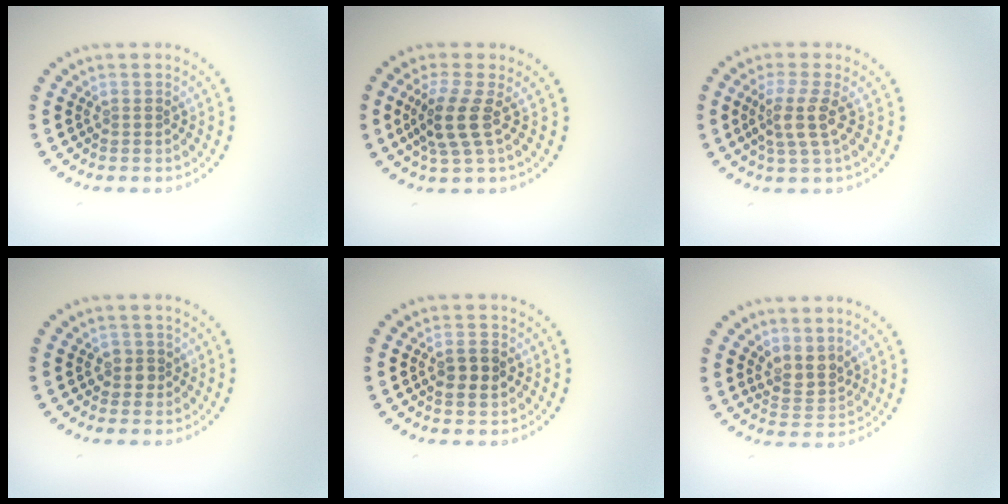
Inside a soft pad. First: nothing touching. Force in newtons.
{"total": 3.3, "press": 2.5, "slide": 2.1}
{"total": 3.0, "press": 2.3, "slide": 1.9}
{"total": 1.5, "press": 1.3, "slide": 0.7}
{"total": 2.5, "press": 2.5, "slide": 0.5}
{"total": 2.5, "press": 1.9, "slide": 1.6}